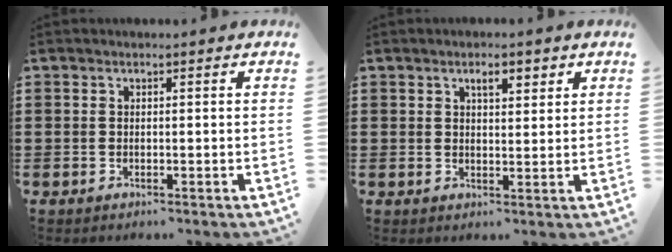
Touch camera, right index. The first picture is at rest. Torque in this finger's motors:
{"motor_torque": [0.14, -0.12, 0.06, 0.03]}